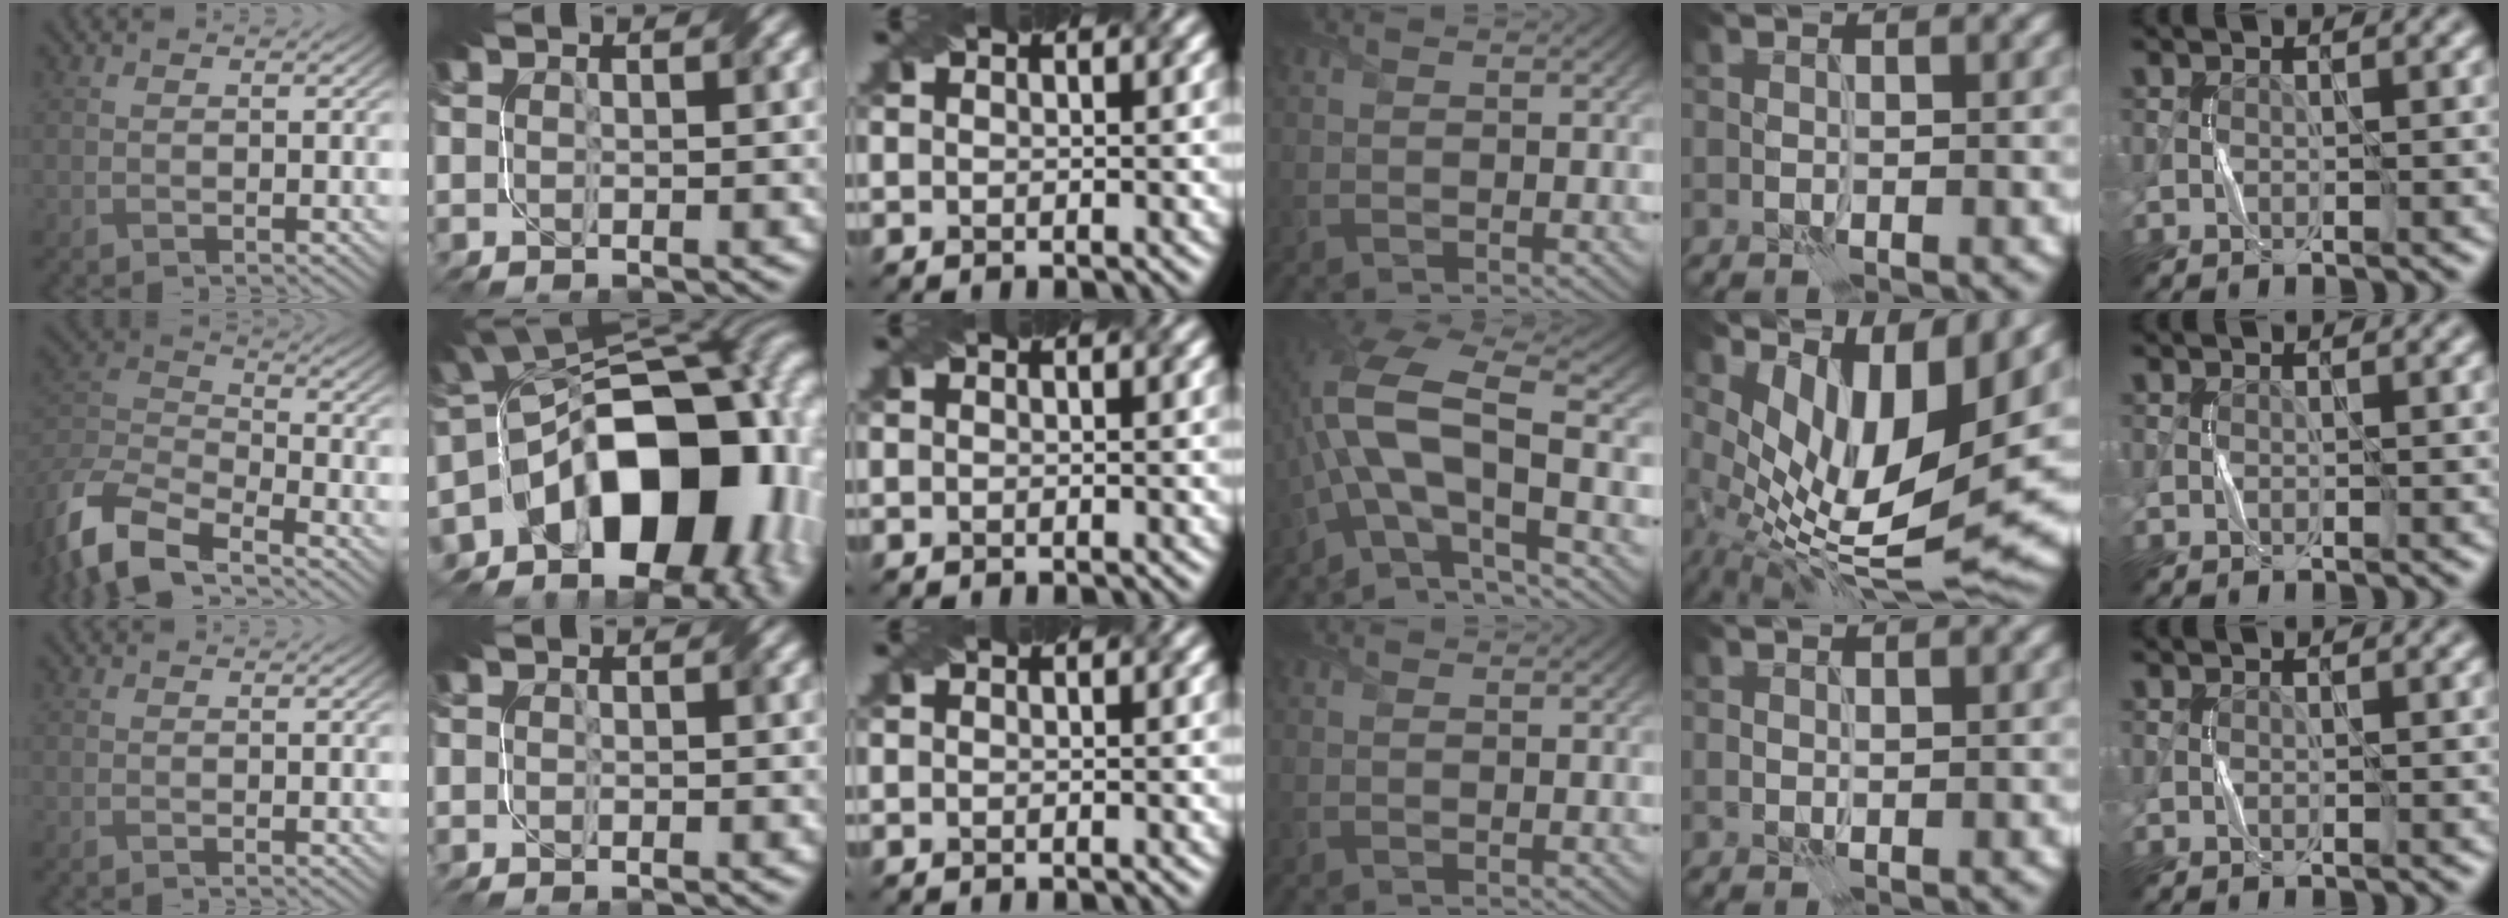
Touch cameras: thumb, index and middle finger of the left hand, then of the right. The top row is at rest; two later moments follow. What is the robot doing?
{"motion": "fold", "object": "napkin"}